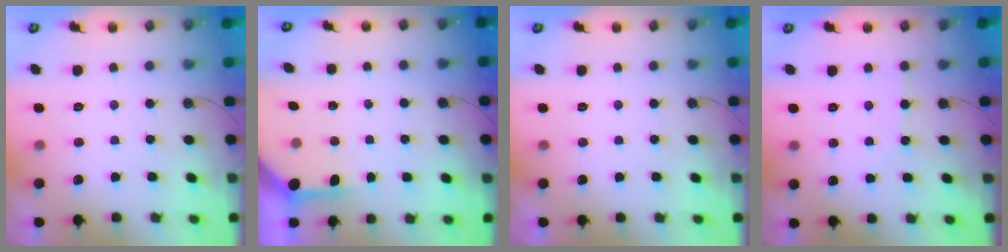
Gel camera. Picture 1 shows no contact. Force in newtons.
{"total": 4.0, "press": 4.0, "slide": 0.5}
{"total": 0.0}
{"total": 2.5, "press": 2.4, "slide": 0.4}